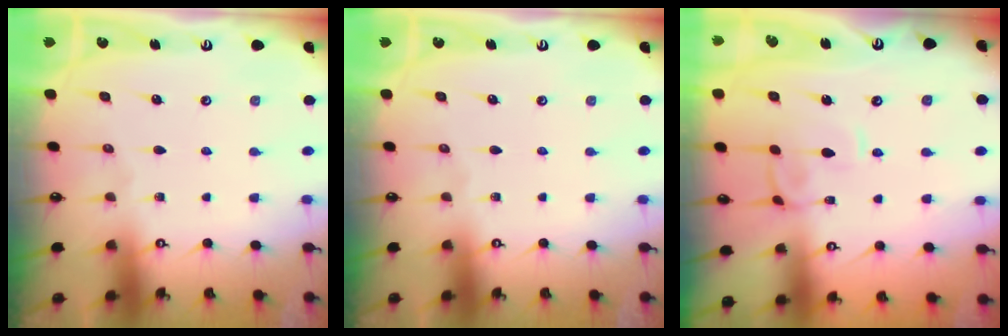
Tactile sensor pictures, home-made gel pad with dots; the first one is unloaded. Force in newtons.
{"total": 0.0}
{"total": 0.9, "press": 0.6, "slide": 0.7}